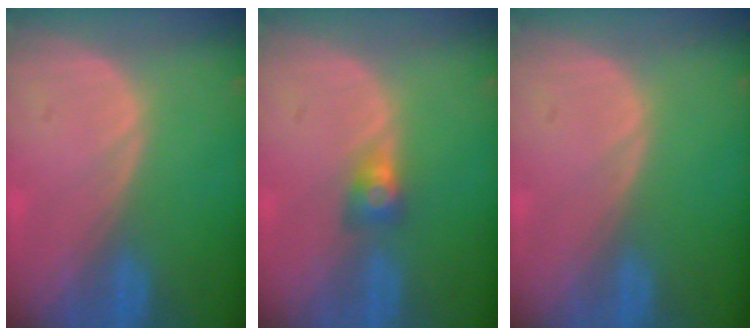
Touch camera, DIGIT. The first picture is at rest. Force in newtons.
{"total": 3.0, "press": 2.5, "slide": 1.7}
{"total": 0.0}